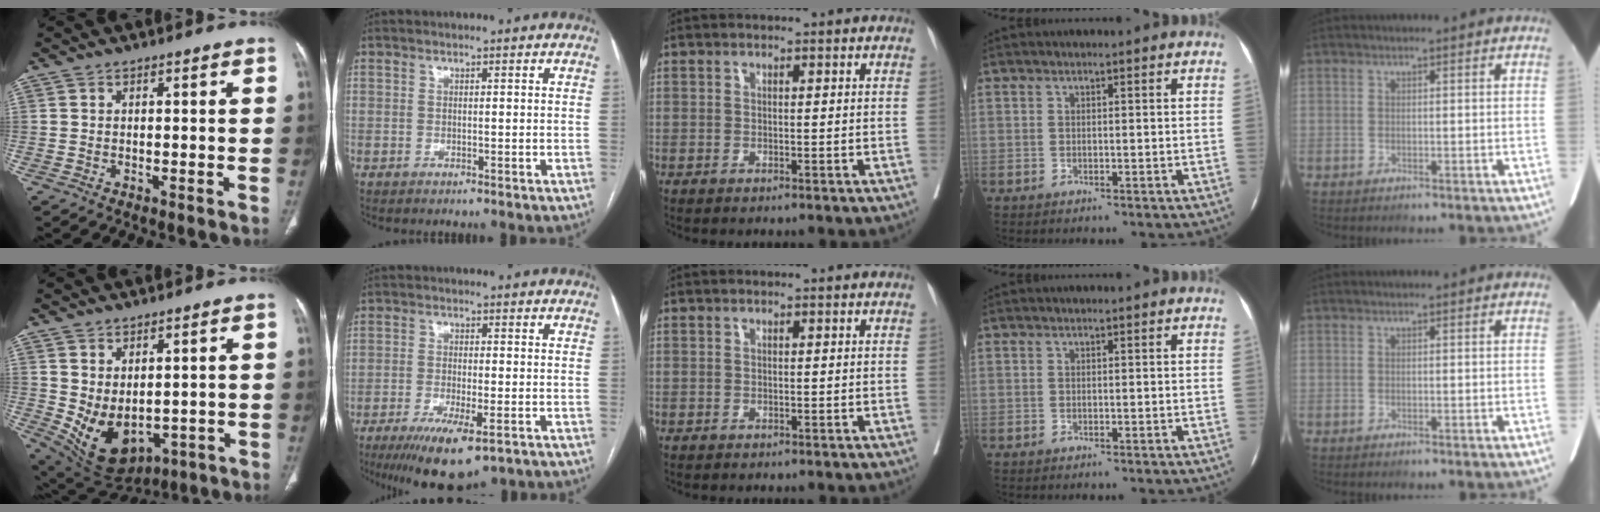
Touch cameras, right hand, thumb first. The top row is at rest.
{"thumb": {"total": 10.8, "force": [-0.4, 6.9, 8.3], "torque": [-0.128, -0.011, 0.031]}, "index": {"total": 10.0, "force": [-5.9, 2.3, 7.7], "torque": [-0.129, -0.023, -0.091]}}